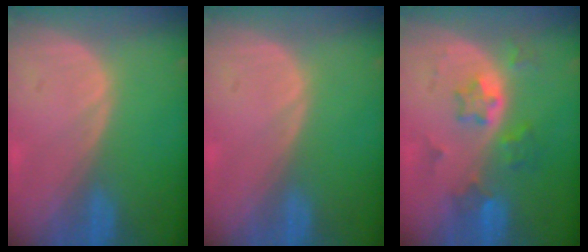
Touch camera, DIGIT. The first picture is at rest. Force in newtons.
{"total": 0.0}
{"total": 5.8, "press": 5.3, "slide": 2.4}